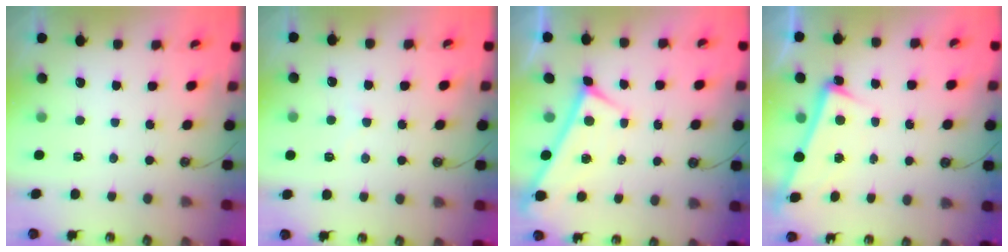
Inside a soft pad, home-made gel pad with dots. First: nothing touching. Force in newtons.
{"total": 4.3, "press": 4.3, "slide": 0.4}
{"total": 0.0}
{"total": 3.5, "press": 3.4, "slide": 0.6}